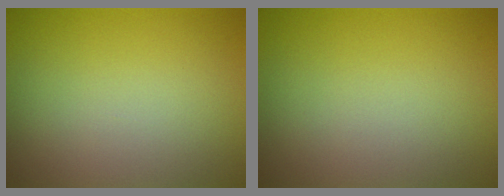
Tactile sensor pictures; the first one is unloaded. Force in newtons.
{"total": 0.0}